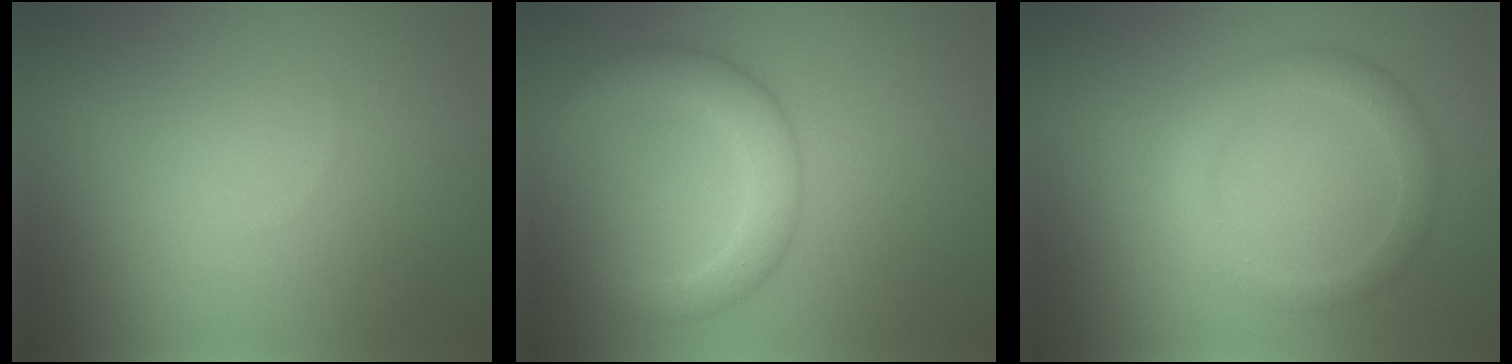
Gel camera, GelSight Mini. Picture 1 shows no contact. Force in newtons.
{"total": 3.9, "press": 3.9, "slide": 0.2}
{"total": 2.4, "press": 2.4, "slide": 0.2}